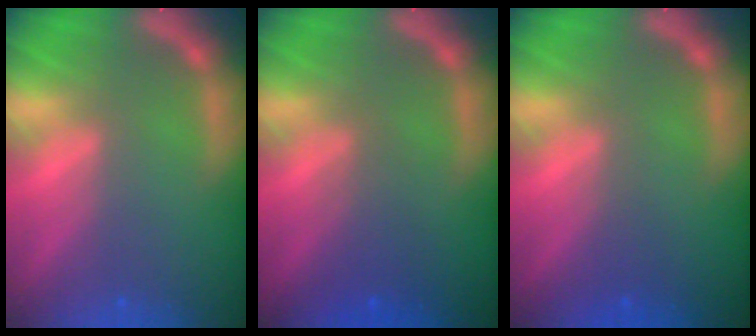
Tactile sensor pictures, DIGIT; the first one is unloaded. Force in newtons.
{"total": 2.5}
{"total": 0.9}